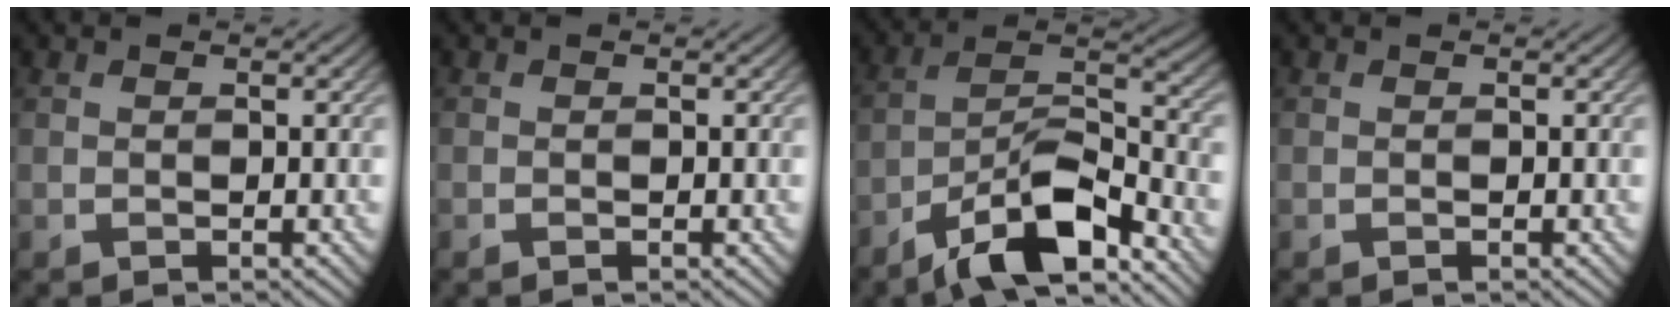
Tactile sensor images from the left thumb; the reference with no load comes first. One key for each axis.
{"total": 0.0}
{"total": 12.0, "fx": -8.3, "fy": 3.3, "fz": 8.0, "tx": -0.134, "ty": 0.008, "tz": -0.164}
{"total": 0.0}